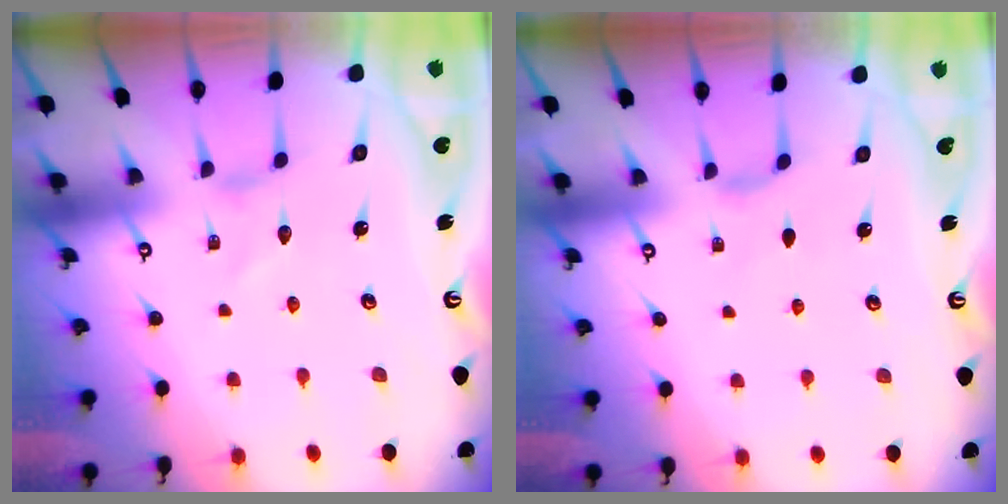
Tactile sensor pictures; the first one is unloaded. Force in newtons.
{"total": 2.1, "press": 2.1, "slide": 0.4}